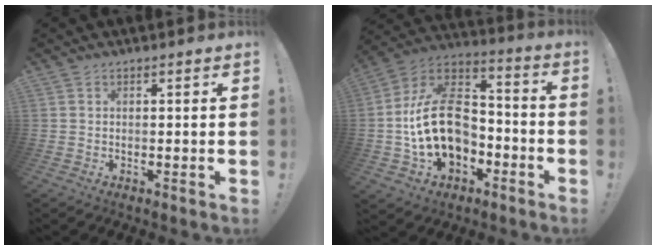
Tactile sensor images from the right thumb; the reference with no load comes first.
{"total": 21.7, "force": [-2.9, 15.4, 15.0], "torque": [-0.274, 0.030, -0.039]}